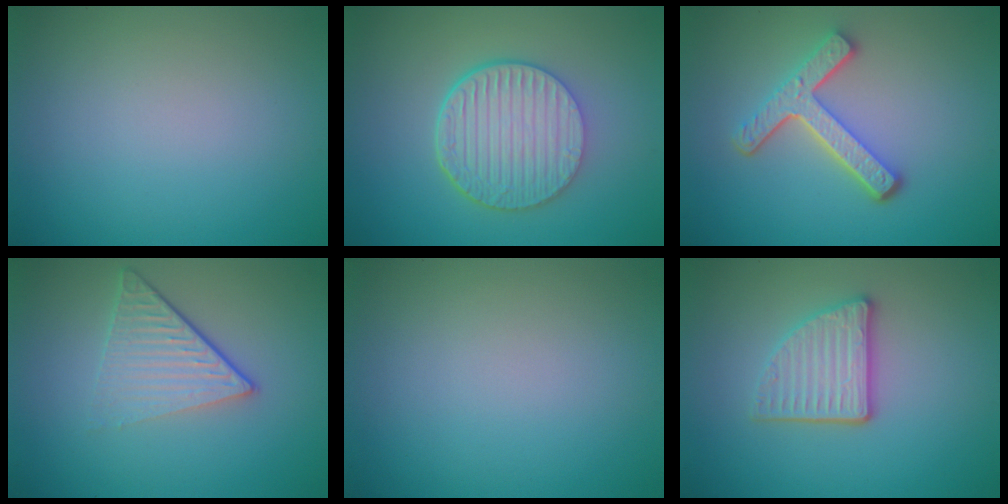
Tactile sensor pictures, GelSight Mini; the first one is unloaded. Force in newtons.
{"total": 6.6, "press": 4.8, "slide": 4.5}
{"total": 4.7, "press": 3.4, "slide": 3.2}
{"total": 4.5, "press": 2.9, "slide": 3.5}
{"total": 0.0}
{"total": 3.5, "press": 3.0, "slide": 1.7}